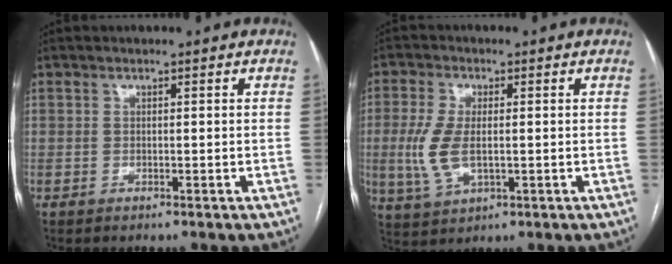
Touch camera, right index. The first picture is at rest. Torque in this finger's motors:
{"motor_torque": [0.36, -0.10, 0.21, 0.09]}